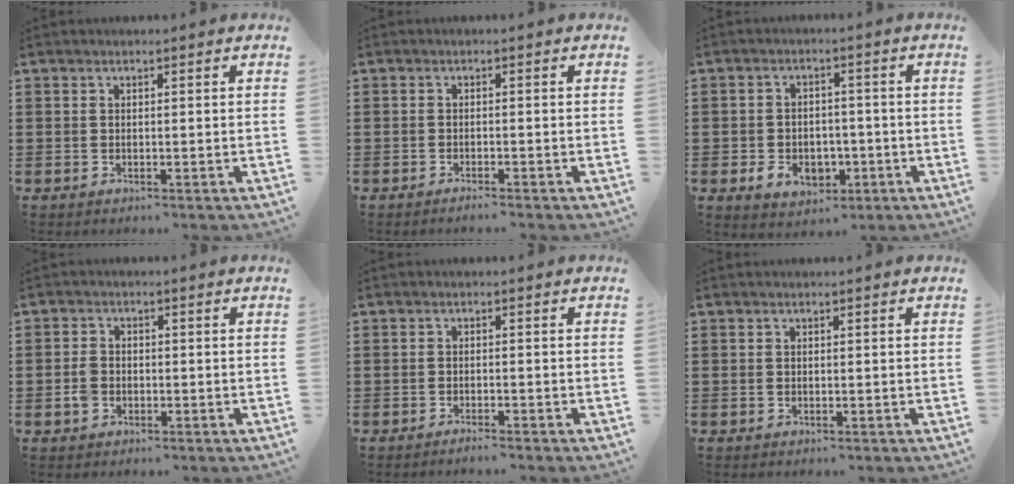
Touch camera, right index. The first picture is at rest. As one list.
[{"total": 1.2, "force": [-1.2, -0.3, 0.2], "torque": [-0.004, -0.001, -0.024]}, {"total": 5.0, "force": [-1.7, 4.0, 2.5], "torque": [-0.050, 0.004, -0.033]}, {"total": 2.4, "force": [-0.8, 1.8, 1.4], "torque": [-0.035, -0.001, -0.017]}, {"total": 1.3, "force": [-1.3, -0.3, 0.2], "torque": [-0.003, -0.002, -0.025]}, {"total": 0.0}]